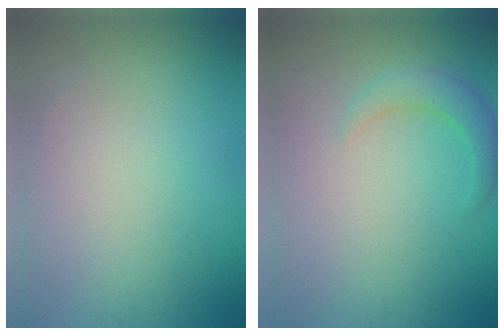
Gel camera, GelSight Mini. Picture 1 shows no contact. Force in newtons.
{"total": 2.6, "press": 2.6, "slide": 0.2}